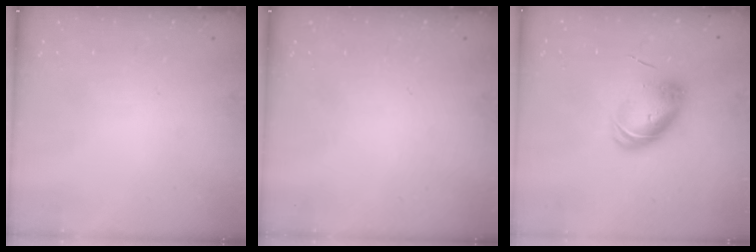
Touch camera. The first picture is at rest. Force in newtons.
{"total": 0.0}
{"total": 8.5, "press": 8.4, "slide": 1.1}